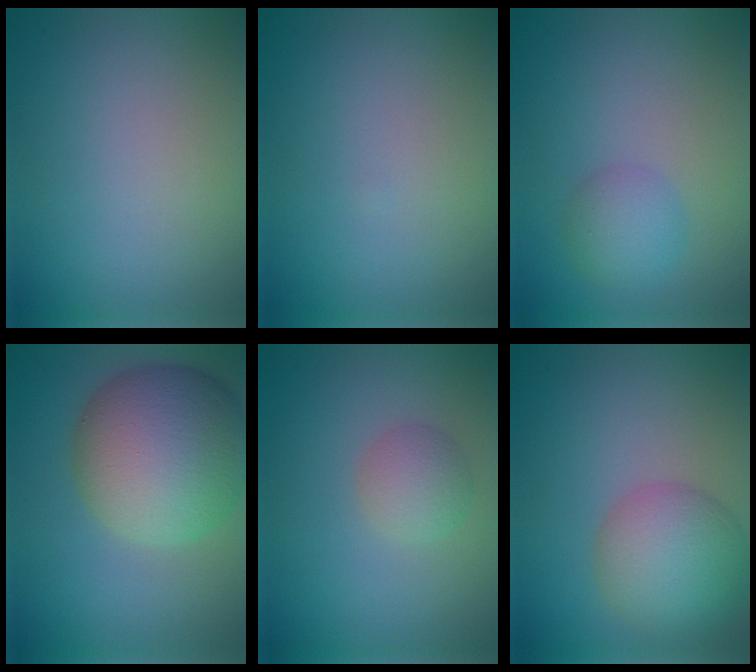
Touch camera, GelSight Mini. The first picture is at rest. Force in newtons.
{"total": 0.0}
{"total": 2.6, "press": 2.6, "slide": 0.0}
{"total": 11.5, "press": 11.5, "slide": 0.5}
{"total": 2.3, "press": 2.3, "slide": 0.1}
{"total": 6.3, "press": 6.3, "slide": 0.3}